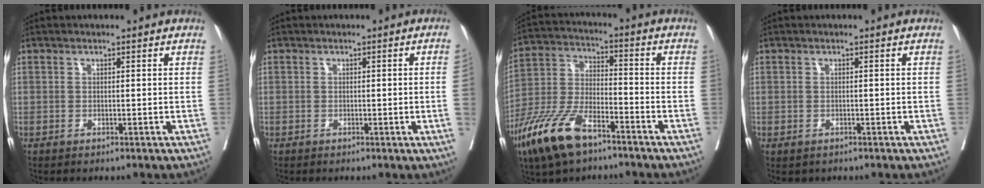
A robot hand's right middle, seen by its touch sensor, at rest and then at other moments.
{"total": 2.8, "force": [-0.3, -0.8, 2.7], "torque": [-0.042, -0.002, 0.000]}
{"total": 13.1, "force": [-8.5, 4.6, 8.8], "torque": [-0.192, -0.013, -0.166]}
{"total": 1.0, "force": [-0.6, 0.7, 0.3], "torque": [-0.010, -0.001, -0.005]}